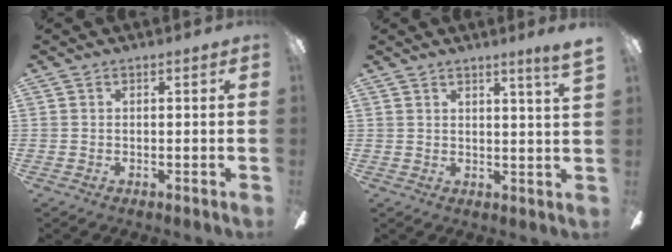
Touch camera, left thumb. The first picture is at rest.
{"total": 3.6, "force": [2.9, -0.9, 2.0], "torque": [-0.034, -0.021, 0.048]}